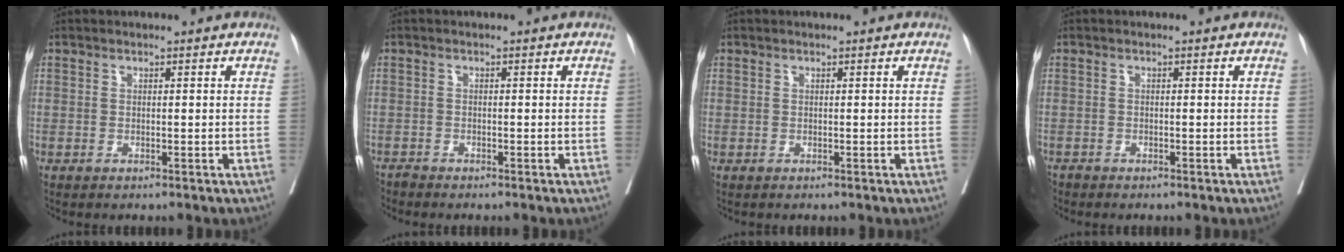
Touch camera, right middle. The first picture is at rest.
{"total": 0.9, "force": [-0.9, -0.1, -0.2], "torque": [0.000, -0.005, -0.020]}
{"total": 0.0}
{"total": 0.7, "force": [-0.7, 0.2, 0.0], "torque": [-0.007, -0.002, -0.017]}